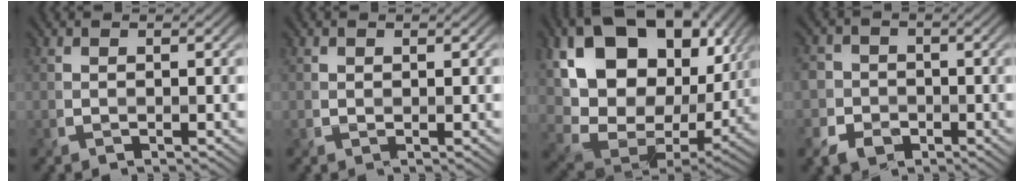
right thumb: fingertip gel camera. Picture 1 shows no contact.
{"total": 0.6, "force": [0.4, 0.4, 0.0], "torque": [-0.001, -0.002, 0.007]}
{"total": 20.1, "force": [6.4, 13.7, 13.1], "torque": [-0.269, 0.007, 0.134]}
{"total": 6.5, "force": [-2.5, 5.8, 1.3], "torque": [-0.037, -0.010, -0.077]}